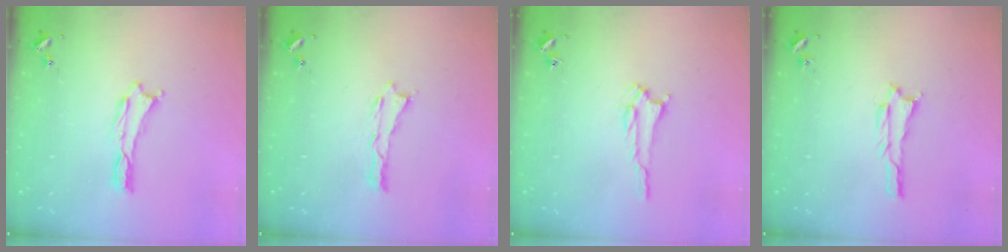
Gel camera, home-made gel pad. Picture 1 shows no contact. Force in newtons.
{"total": 0.0}
{"total": 1.5, "press": 1.5, "slide": 0.2}
{"total": 1.1, "press": 1.1, "slide": 0.1}